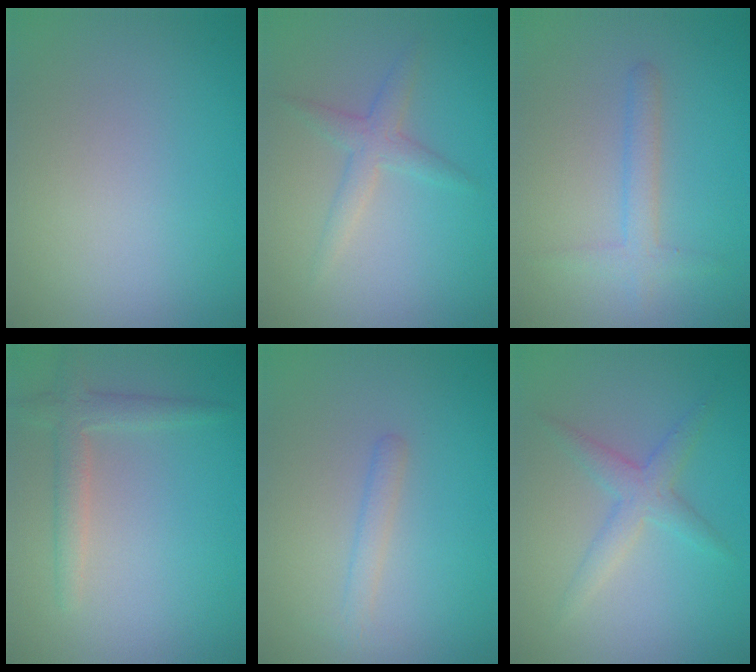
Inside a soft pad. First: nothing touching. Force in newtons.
{"total": 2.2, "press": 2.2, "slide": 0.1}
{"total": 2.0, "press": 2.0, "slide": 0.1}
{"total": 2.5, "press": 2.5, "slide": 0.3}
{"total": 1.4, "press": 1.4, "slide": 0.1}
{"total": 2.5, "press": 2.5, "slide": 0.1}